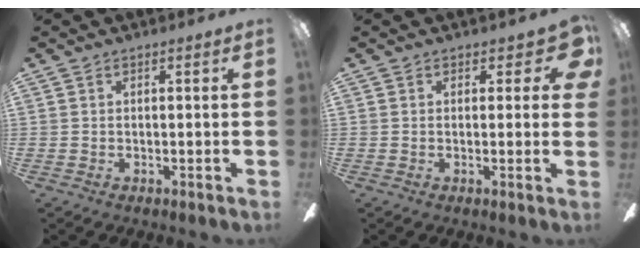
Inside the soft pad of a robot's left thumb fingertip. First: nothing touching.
{"total": 4.6, "force": [2.1, 2.6, 3.2], "torque": [-0.021, -0.010, 0.034]}